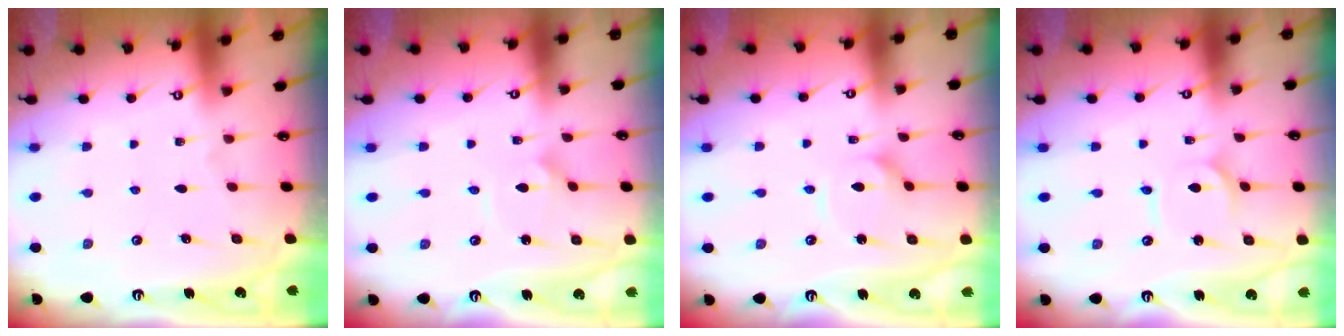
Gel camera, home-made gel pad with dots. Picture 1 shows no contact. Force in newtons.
{"total": 2.4, "press": 2.4, "slide": 0.1}
{"total": 3.5, "press": 3.4, "slide": 0.3}
{"total": 2.4, "press": 2.4, "slide": 0.3}